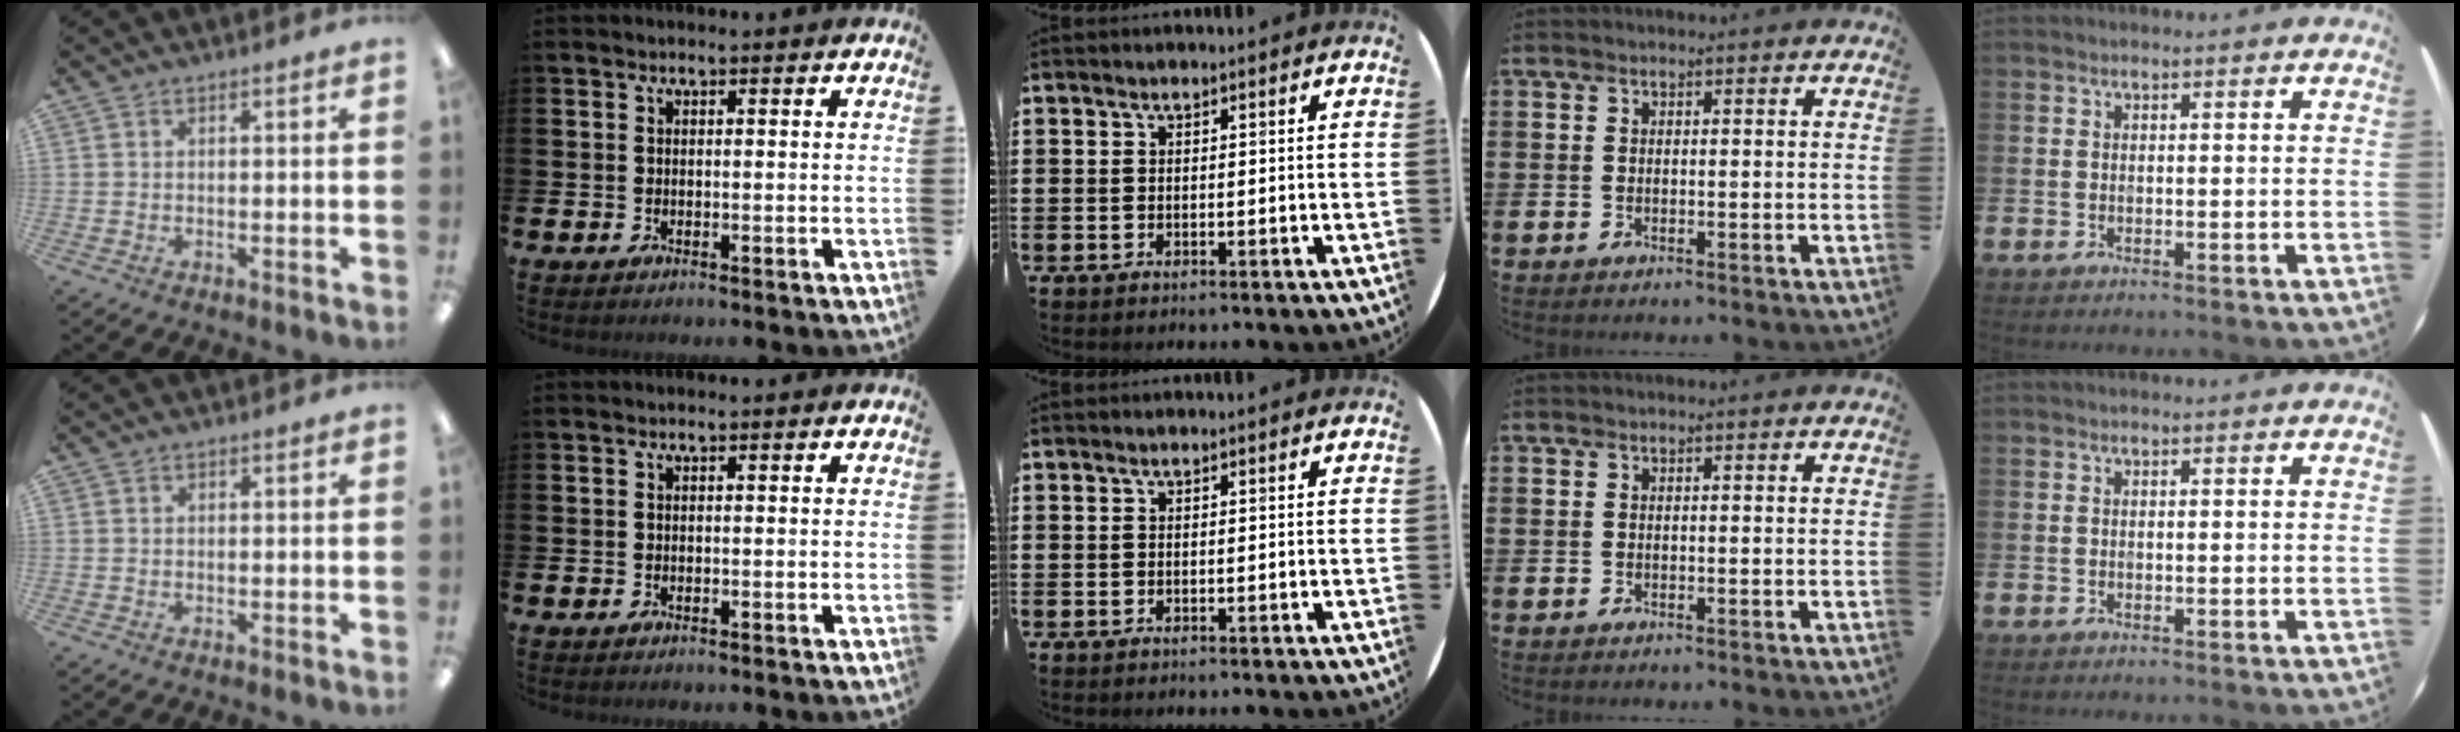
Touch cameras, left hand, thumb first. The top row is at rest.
{}